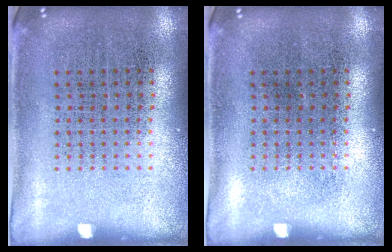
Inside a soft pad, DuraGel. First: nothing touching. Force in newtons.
{"total": 0.0}